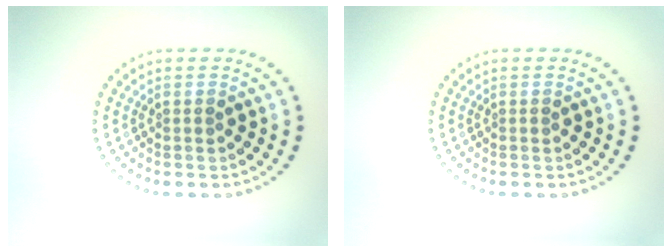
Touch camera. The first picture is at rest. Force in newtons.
{"total": 0.0}